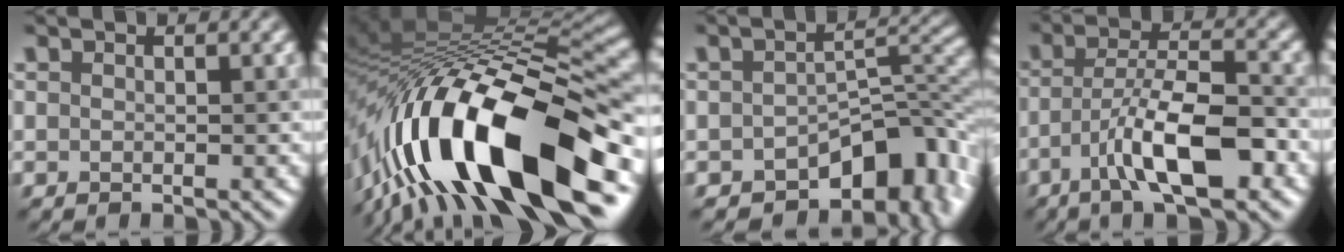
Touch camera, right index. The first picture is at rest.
{"total": 17.5, "force": [-7.1, 6.2, 14.8], "torque": [-0.257, 0.017, -0.118]}
{"total": 9.2, "force": [-4.9, 4.9, 6.0], "torque": [-0.055, -0.004, -0.075]}
{"total": 8.0, "force": [-3.5, 2.2, 6.9], "torque": [-0.124, 0.012, -0.065]}